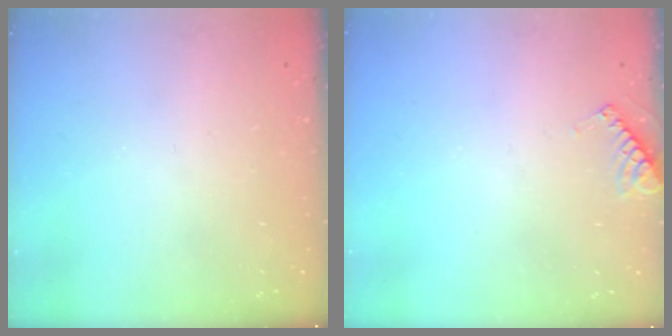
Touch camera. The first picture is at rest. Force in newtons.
{"total": 5.4, "press": 5.3, "slide": 0.6}